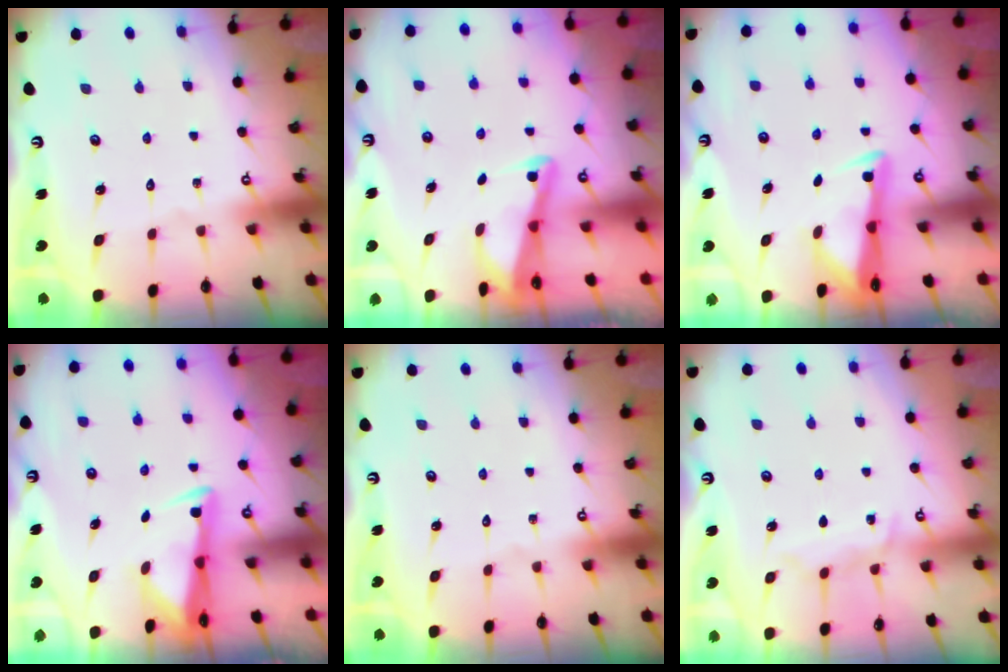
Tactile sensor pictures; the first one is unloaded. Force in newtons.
{"total": 2.9, "press": 2.9, "slide": 0.4}
{"total": 3.2, "press": 3.1, "slide": 0.8}
{"total": 2.9, "press": 2.8, "slide": 0.8}
{"total": 0.0}
{"total": 6.8, "press": 6.7, "slide": 0.8}